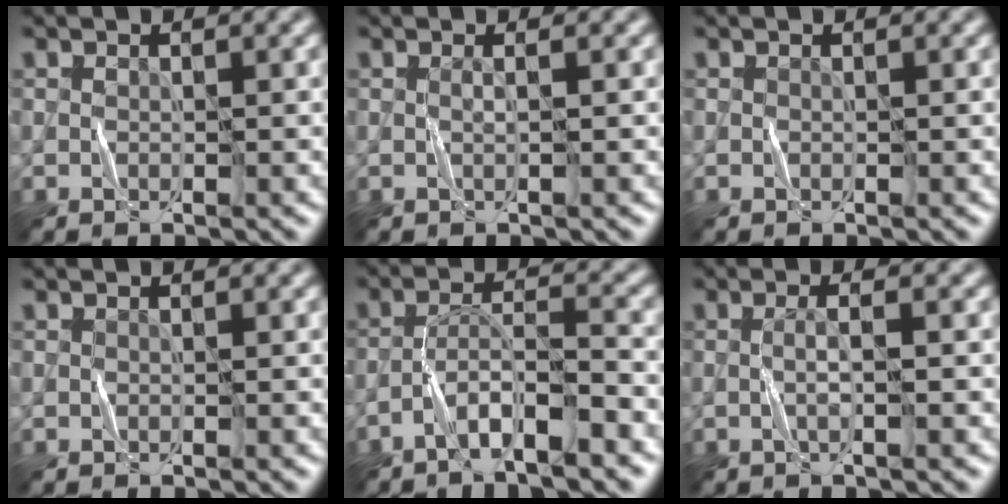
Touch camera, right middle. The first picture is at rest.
{"total": 0.0}
{"total": 0.0}
{"total": 0.0}
{"total": 4.4, "force": [-3.4, 0.2, 2.7], "torque": [-0.043, 0.011, -0.068]}
{"total": 0.9, "force": [-0.2, -0.2, 0.9], "torque": [-0.012, 0.001, -0.007]}